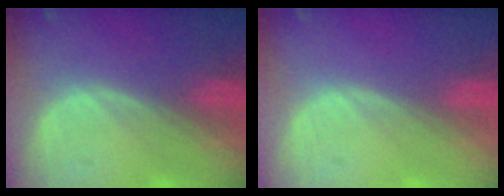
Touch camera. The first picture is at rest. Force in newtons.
{"total": 0.0}